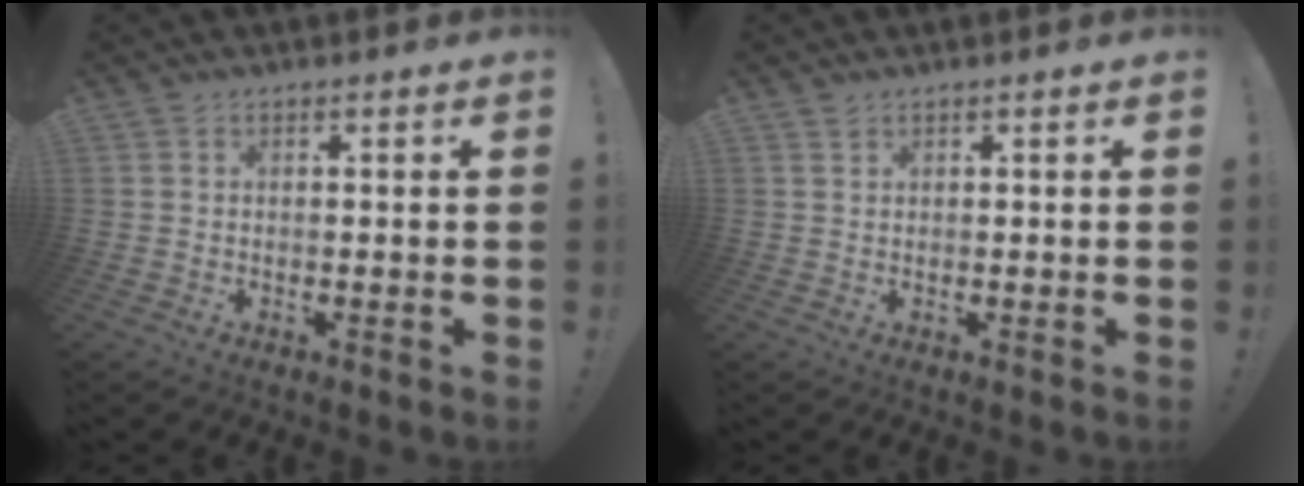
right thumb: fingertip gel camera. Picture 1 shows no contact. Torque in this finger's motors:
{"motor_torque": [0.15, 0.03, 0.07, -0.09, -0.12]}